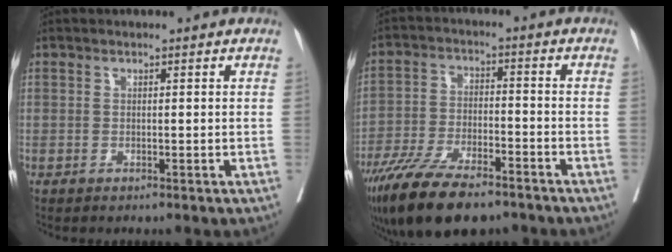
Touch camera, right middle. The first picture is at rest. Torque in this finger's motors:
{"motor_torque": [1.14, -1.00, 0.33, 0.21]}